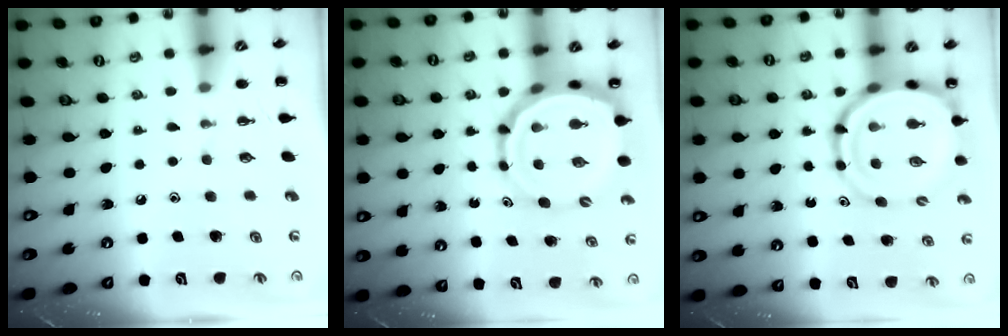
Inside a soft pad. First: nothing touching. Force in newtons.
{"total": 10.8, "press": 10.4, "slide": 3.0}
{"total": 12.8, "press": 12.4, "slide": 3.3}